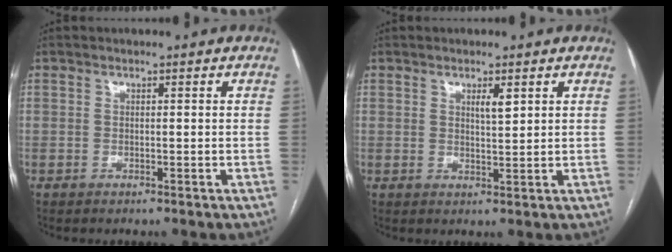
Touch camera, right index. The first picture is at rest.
{"total": 2.3, "force": [1.2, 0.4, 1.9], "torque": [-0.034, -0.003, 0.021]}